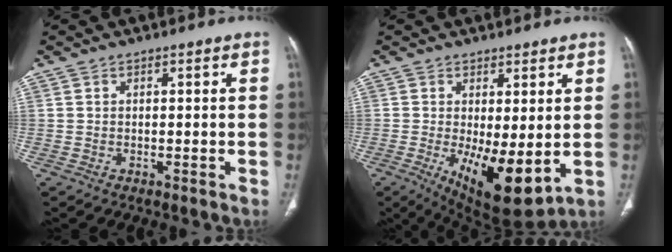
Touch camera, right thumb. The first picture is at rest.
{"total": 11.9, "force": [-1.5, 4.4, 11.0], "torque": [-0.172, -0.029, -0.006]}